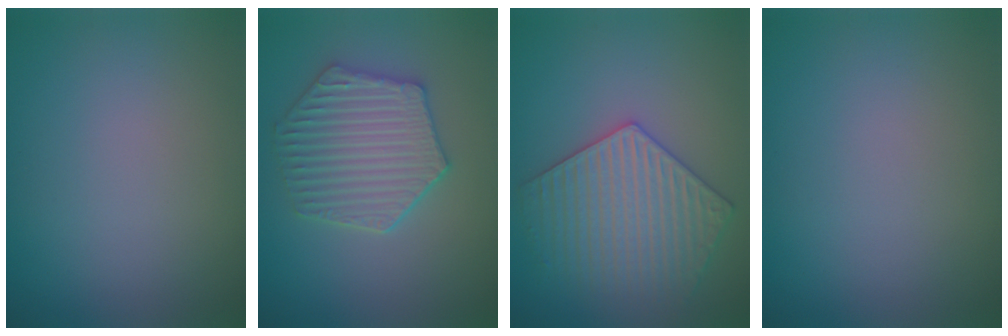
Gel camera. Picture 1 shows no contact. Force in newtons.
{"total": 5.2, "press": 4.4, "slide": 2.7}
{"total": 4.7, "press": 4.5, "slide": 1.3}
{"total": 0.0}